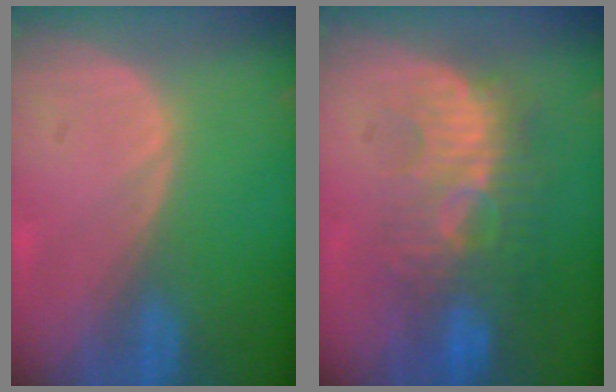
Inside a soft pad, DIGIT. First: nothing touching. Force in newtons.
{"total": 9.4, "press": 8.8, "slide": 3.2}